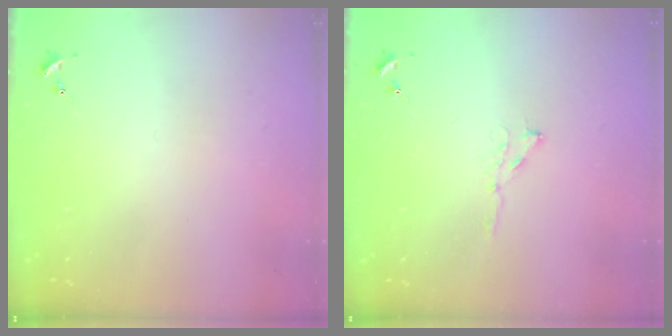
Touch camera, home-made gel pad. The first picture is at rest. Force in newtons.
{"total": 3.5, "press": 3.5, "slide": 0.4}